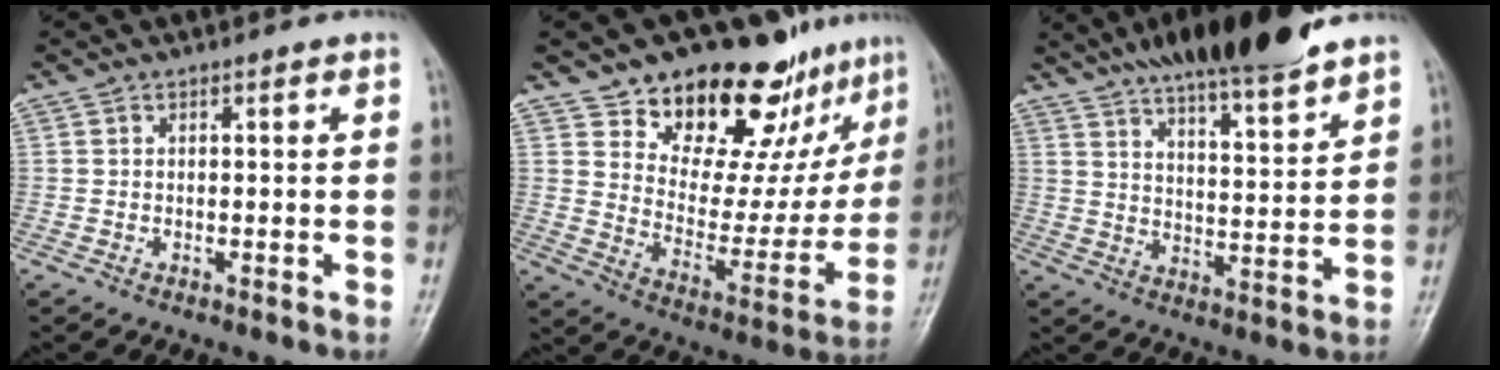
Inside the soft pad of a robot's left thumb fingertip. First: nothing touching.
{"total": 21.8, "force": [15.9, 10.5, 10.5], "torque": [-0.087, -0.098, 0.235]}
{"total": 16.4, "force": [13.0, 3.0, 9.5], "torque": [-0.127, -0.058, 0.211]}